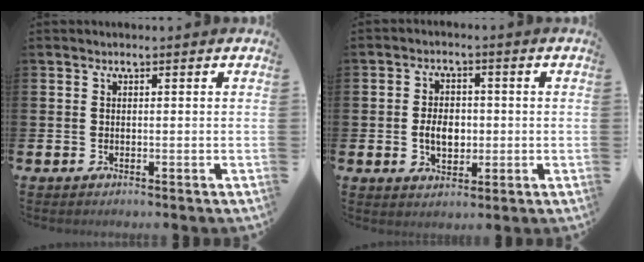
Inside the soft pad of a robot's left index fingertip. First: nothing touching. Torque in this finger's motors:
{"motor_torque": [0.38, 0.01, 0.57, 0.12]}